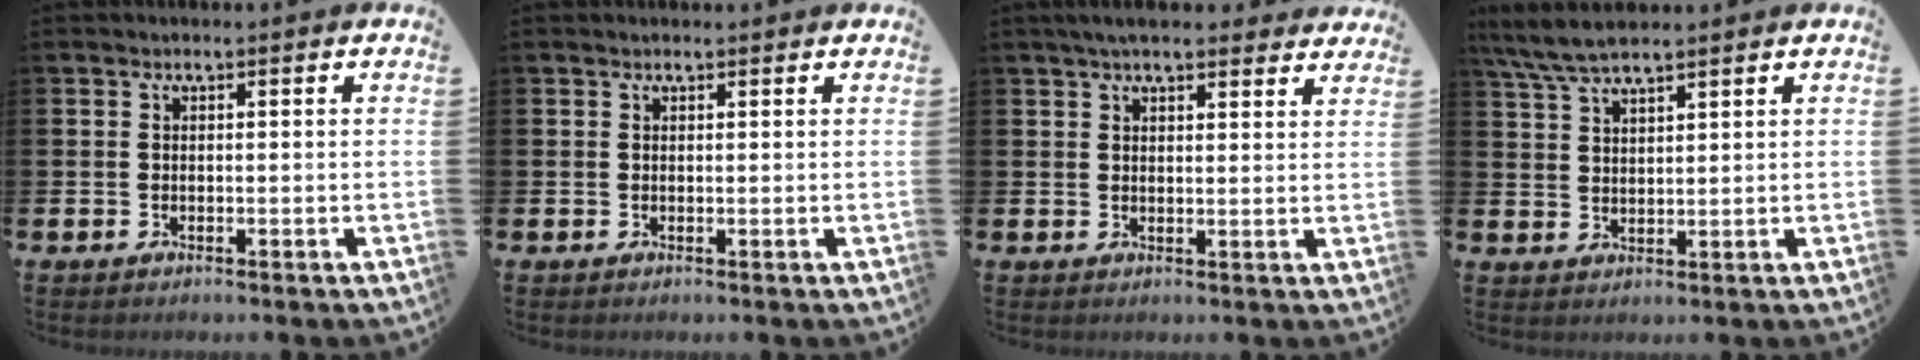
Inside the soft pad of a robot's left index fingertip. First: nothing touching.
{"total": 0.5, "force": [0.5, 0.1, 0.1], "torque": [0.011, -0.004, 0.006]}
{"total": 4.3, "force": [3.9, 0.8, 1.6], "torque": [-0.034, -0.011, 0.071]}
{"total": 5.8, "force": [5.2, 0.9, 2.5], "torque": [-0.064, -0.012, 0.096]}